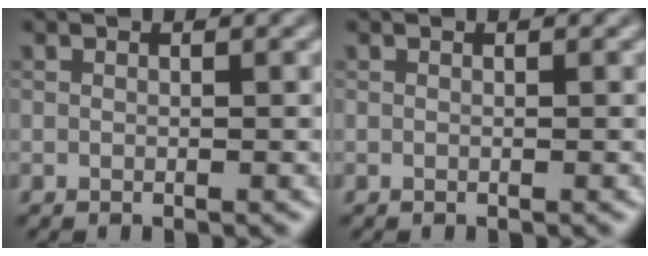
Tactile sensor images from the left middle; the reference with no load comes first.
{"total": 0.0}